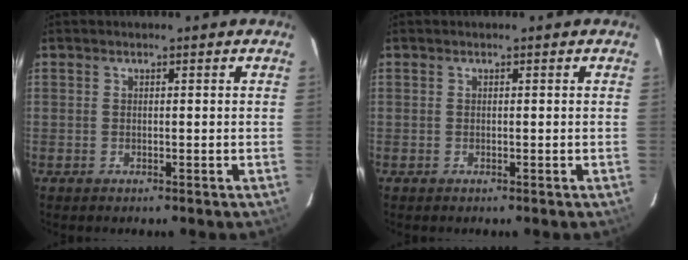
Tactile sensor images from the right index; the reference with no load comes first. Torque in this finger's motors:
{"motor_torque": [0.06, 0.06, -0.03, 0.00]}